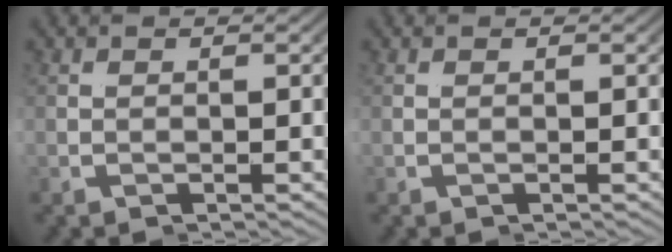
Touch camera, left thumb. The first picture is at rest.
{"total": 0.0}